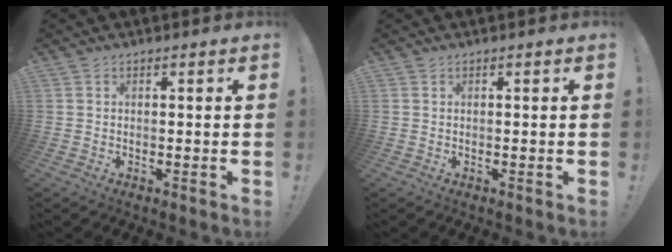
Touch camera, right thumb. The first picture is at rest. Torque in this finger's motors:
{"motor_torque": [-0.13, 0.00, -0.16, 0.09, 0.00]}